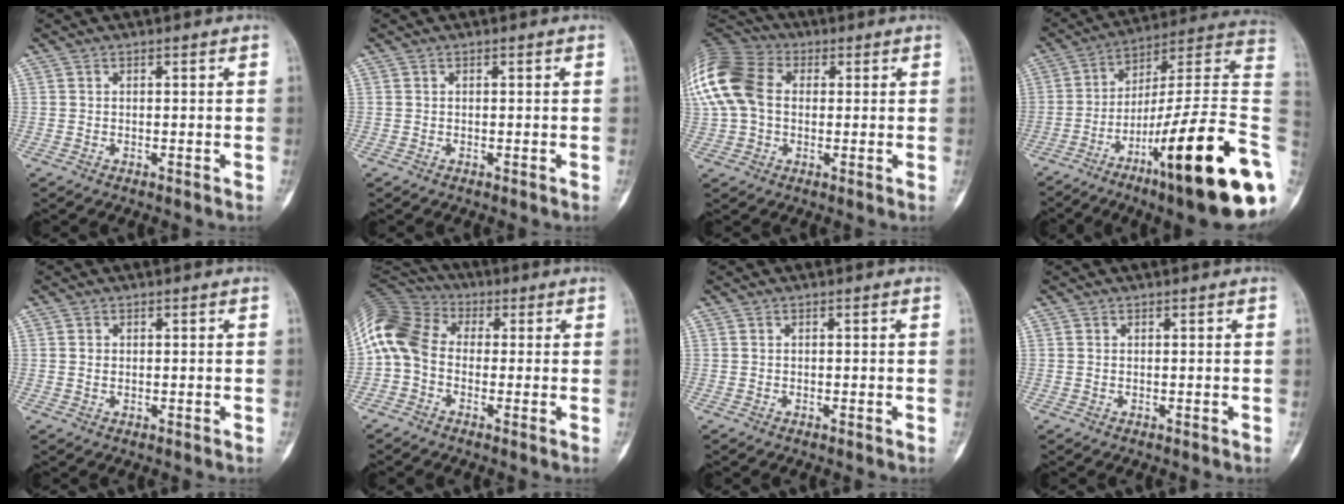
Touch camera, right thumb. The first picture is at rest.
{"total": 0.0}
{"total": 19.4, "force": [3.3, 14.3, 12.7], "torque": [-0.309, 0.045, 0.058]}
{"total": 28.7, "force": [-9.3, 4.2, 26.8], "torque": [-0.344, 0.063, -0.146]}
{"total": 1.2, "force": [0.1, 0.9, 0.8], "torque": [-0.014, 0.000, 0.004]}
{"total": 11.4, "force": [-0.6, 8.6, 7.4], "torque": [-0.144, 0.029, -0.029]}
{"total": 0.0}
{"total": 0.0}